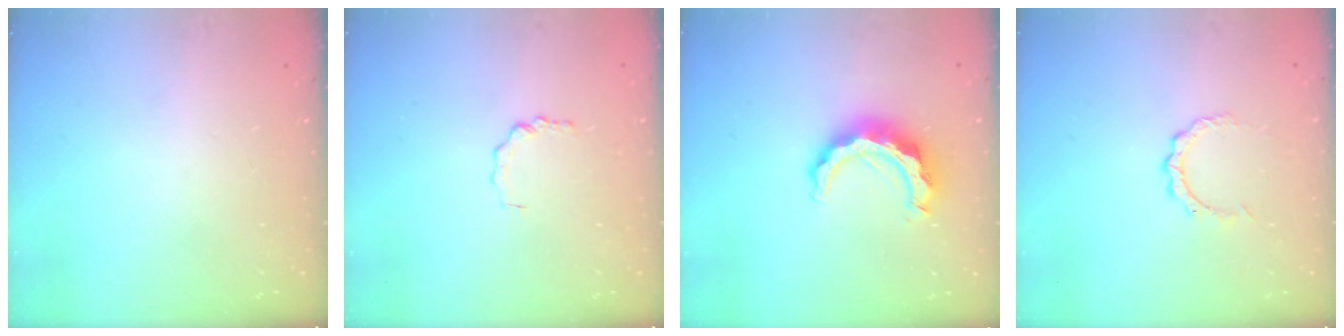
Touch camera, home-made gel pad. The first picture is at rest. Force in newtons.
{"total": 1.8, "press": 1.8, "slide": 0.3}
{"total": 11.0, "press": 11.0, "slide": 0.9}
{"total": 3.0, "press": 3.0, "slide": 0.2}